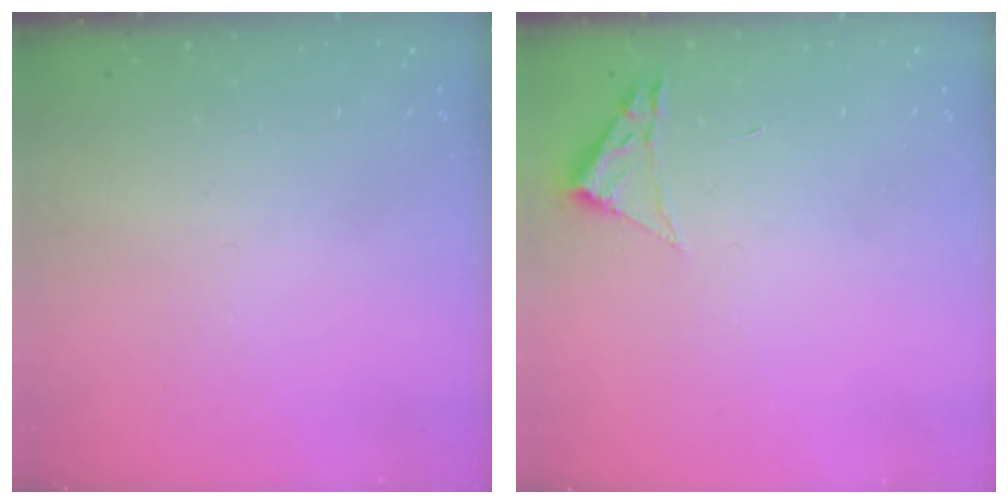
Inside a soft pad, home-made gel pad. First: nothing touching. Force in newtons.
{"total": 1.8, "press": 1.8, "slide": 0.2}